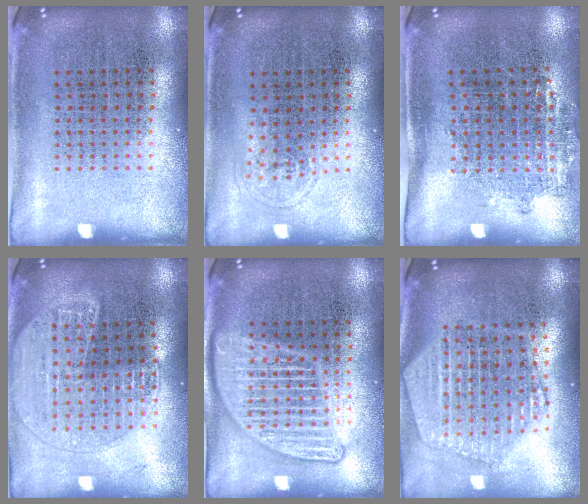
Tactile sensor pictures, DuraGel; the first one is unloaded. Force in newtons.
{"total": 0.6, "press": 0.5, "slide": 0.3}
{"total": 1.2, "press": 0.9, "slide": 0.8}
{"total": 1.8, "press": 1.7, "slide": 0.7}
{"total": 2.1, "press": 2.1, "slide": 0.2}
{"total": 2.4, "press": 2.1, "slide": 1.2}